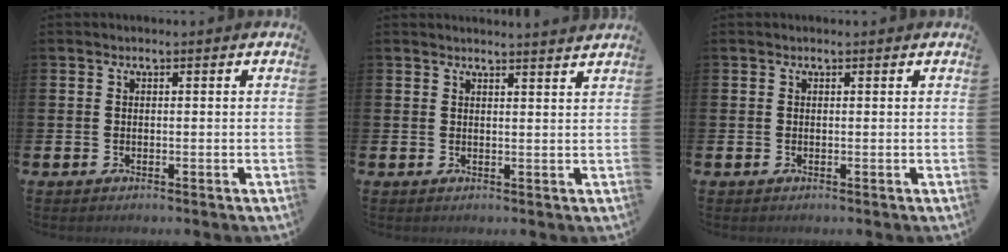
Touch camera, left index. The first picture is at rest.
{"total": 2.3, "force": [2.2, -0.4, -0.1], "torque": [0.009, -0.017, 0.039]}
{"total": 0.0}